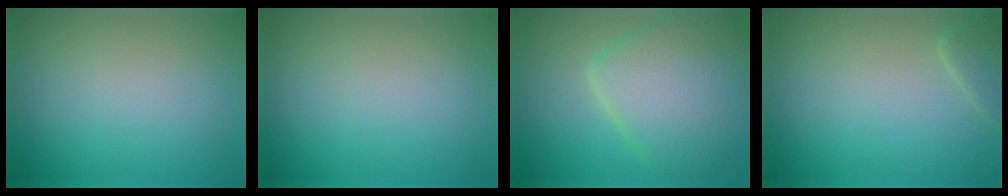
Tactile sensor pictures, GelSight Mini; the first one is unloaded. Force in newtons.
{"total": 0.0}
{"total": 7.7, "press": 7.7, "slide": 0.2}
{"total": 1.5, "press": 1.5, "slide": 0.1}